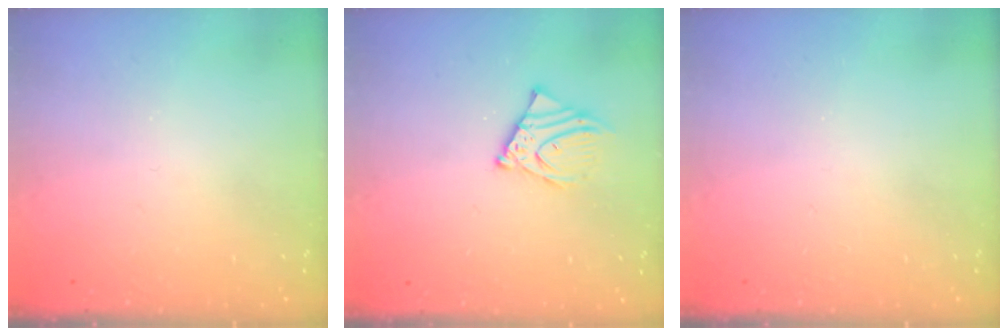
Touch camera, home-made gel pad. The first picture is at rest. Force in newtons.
{"total": 7.0, "press": 6.9, "slide": 0.9}
{"total": 0.0}